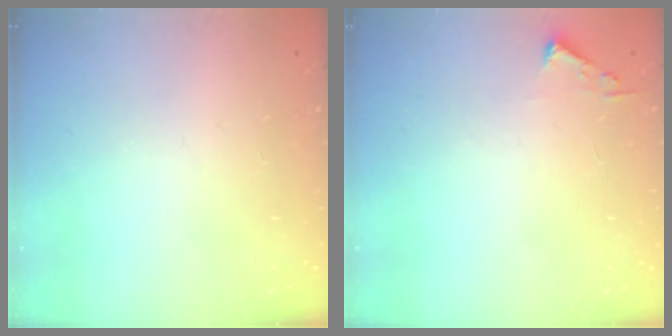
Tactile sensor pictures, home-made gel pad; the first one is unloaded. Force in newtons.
{"total": 2.4, "press": 2.4, "slide": 0.3}